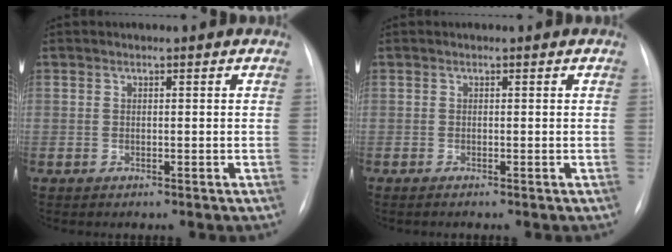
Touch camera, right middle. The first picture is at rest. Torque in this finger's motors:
{"motor_torque": [1.01, -1.12, 0.13, 0.03]}